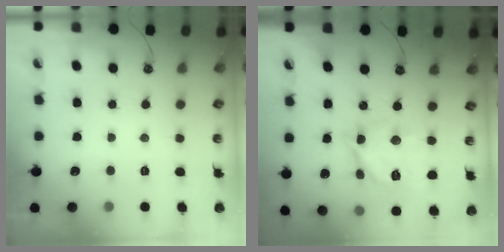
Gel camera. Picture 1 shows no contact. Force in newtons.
{"total": 14.7, "press": 14.6, "slide": 1.2}